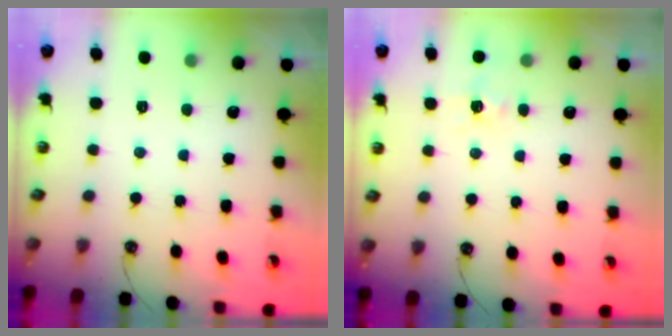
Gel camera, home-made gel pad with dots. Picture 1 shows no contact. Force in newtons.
{"total": 6.4, "press": 6.3, "slide": 0.8}